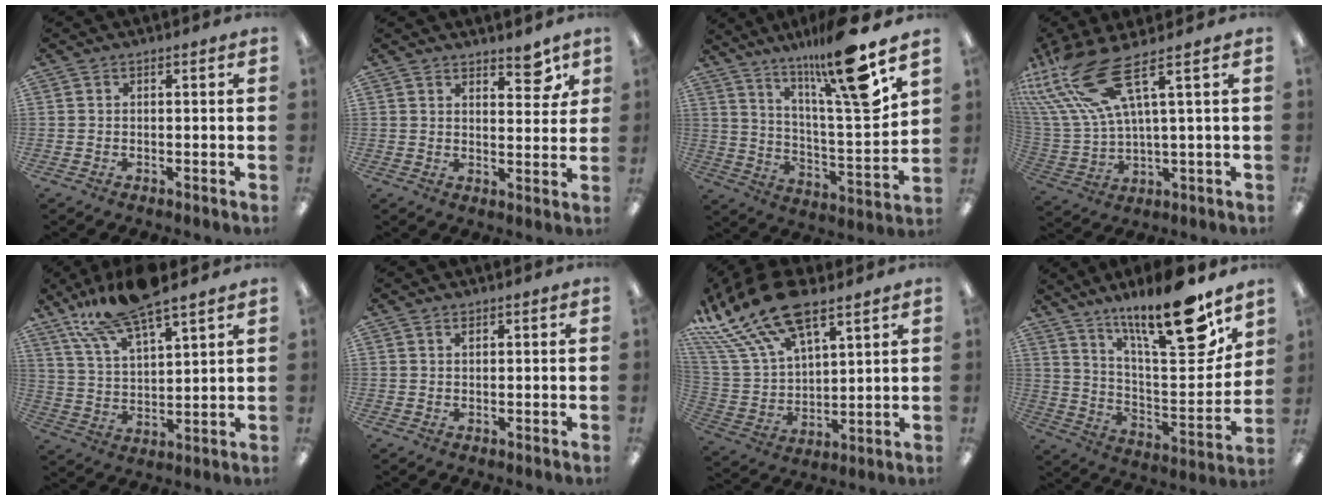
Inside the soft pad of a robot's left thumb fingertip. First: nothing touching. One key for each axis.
{"total": 5.6, "fx": 4.5, "fy": 2.3, "fz": 2.4, "tx": -0.010, "ty": -0.031, "tz": 0.073}
{"total": 19.0, "fx": 13.5, "fy": 1.6, "fz": 13.2, "tx": -0.224, "ty": -0.081, "tz": 0.205}
{"total": 17.7, "fx": 9.6, "fy": 5.5, "fz": 13.8, "tx": -0.313, "ty": -0.045, "tz": 0.162}
{"total": 15.0, "fx": 12.1, "fy": 3.8, "fz": 8.0, "tx": -0.162, "ty": -0.057, "tz": 0.213}
{"total": 0.9, "fx": 0.7, "fy": 0.5, "fz": 0.4, "tx": -0.002, "ty": -0.002, "tz": 0.010}
{"total": 21.5, "fx": 14.2, "fy": 9.8, "fz": 12.7, "tx": -0.268, "ty": -0.072, "tz": 0.255}
{"total": 20.8, "fx": 15.3, "fy": 4.3, "fz": 13.4, "tx": -0.210, "ty": -0.108, "tz": 0.243}